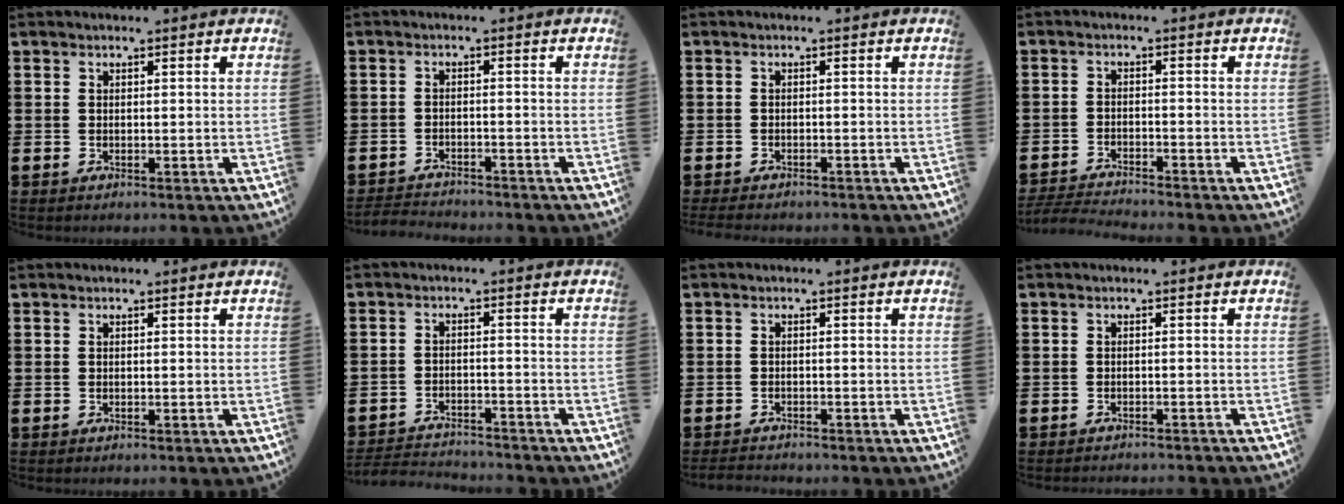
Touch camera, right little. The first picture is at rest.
{"total": 1.9, "force": [-1.9, 0.1, -0.2], "torque": [-0.002, 0.003, -0.042]}
{"total": 0.9, "force": [-0.9, 0.2, 0.1], "torque": [-0.005, 0.002, -0.018]}
{"total": 2.5, "force": [-2.5, -0.1, 0.2], "torque": [-0.004, 0.002, -0.053]}
{"total": 0.0}
{"total": 2.5, "force": [-2.5, 0.3, -0.1], "torque": [-0.004, 0.003, -0.055]}
{"total": 1.0, "force": [-1.0, 0.1, -0.1], "torque": [-0.003, 0.001, -0.021]}
{"total": 0.7, "force": [-0.7, -0.1, -0.1], "torque": [0.001, 0.002, -0.014]}